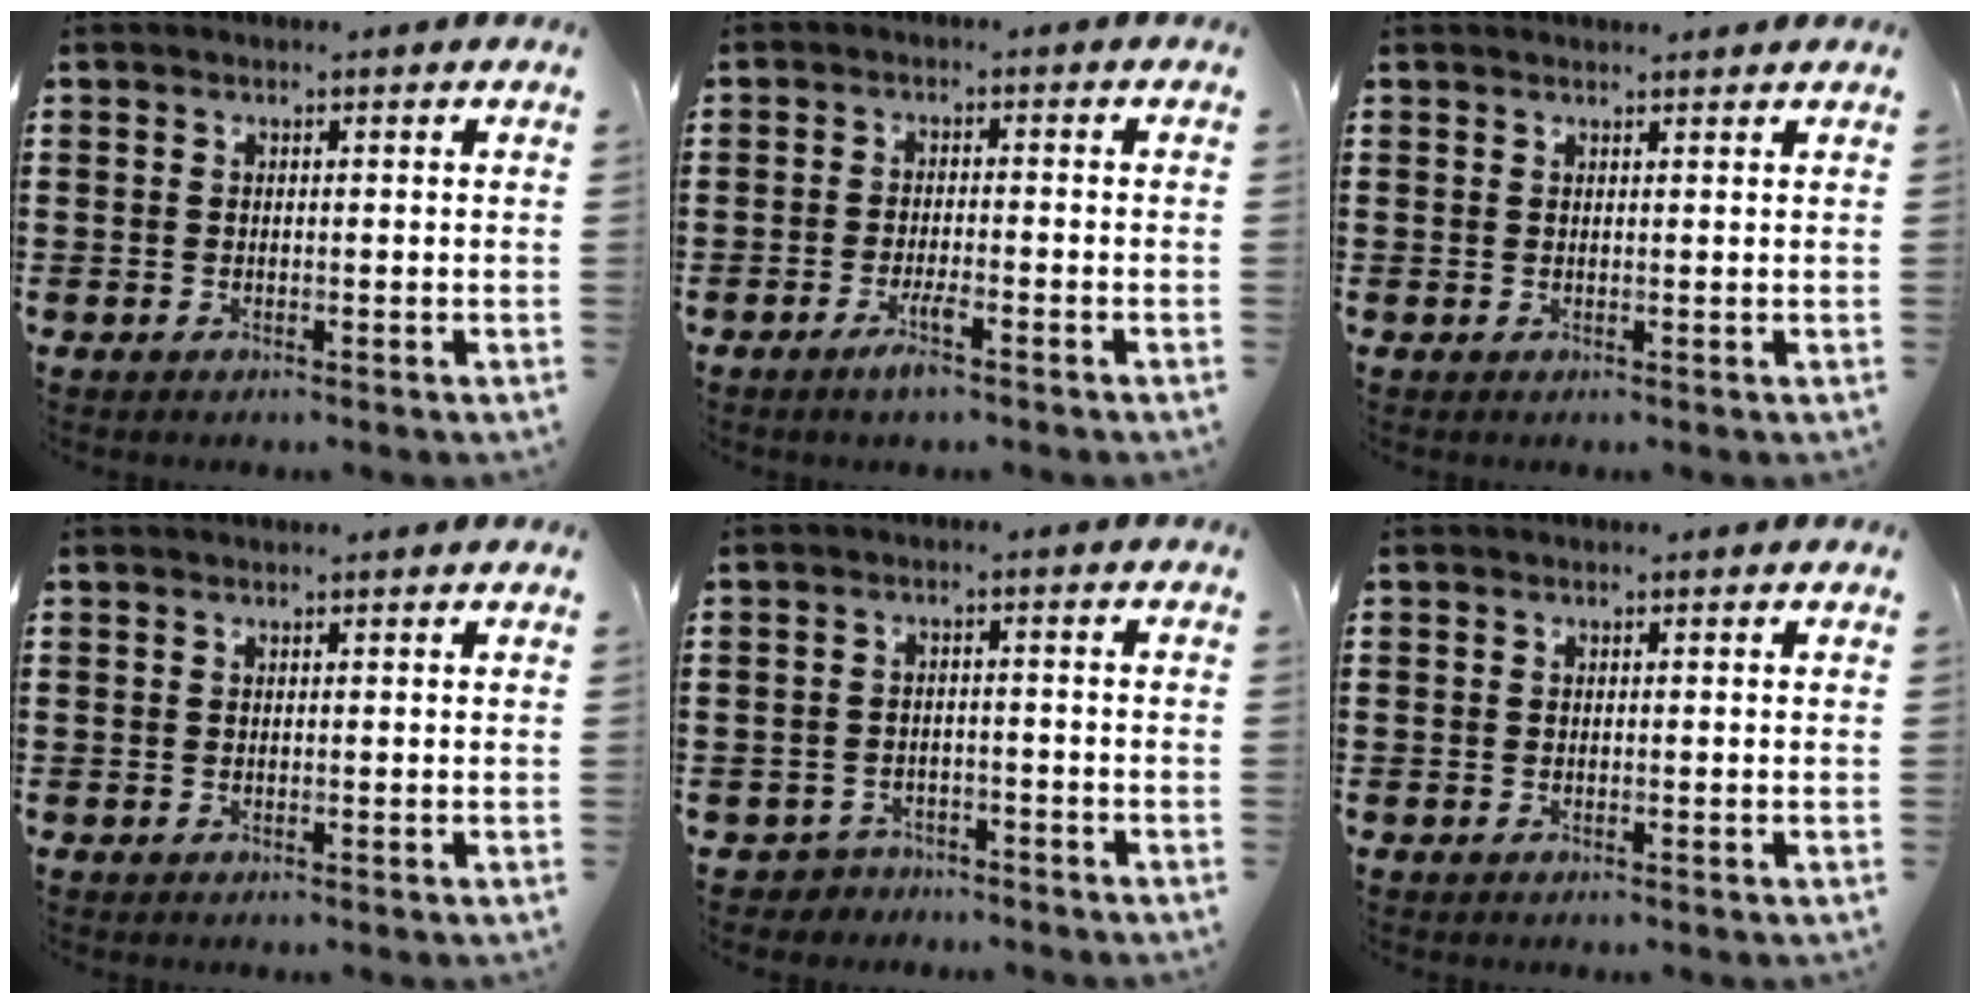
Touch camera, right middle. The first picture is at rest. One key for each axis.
{"total": 2.9, "fx": -1.8, "fy": 0.2, "fz": 2.2, "tx": -0.045, "ty": -0.001, "tz": -0.035}
{"total": 1.3, "fx": 1.3, "fy": -0.2, "fz": 0.1, "tx": -0.004, "ty": -0.002, "tz": 0.025}
{"total": 0.7, "fx": 0.6, "fy": -0.2, "fz": 0.1, "tx": -0.002, "ty": 0.000, "tz": 0.012}
{"total": 2.4, "fx": -2.3, "fy": 0.8, "fz": -0.3, "tx": -0.005, "ty": 0.000, "tz": -0.053}
{"total": 0.0}